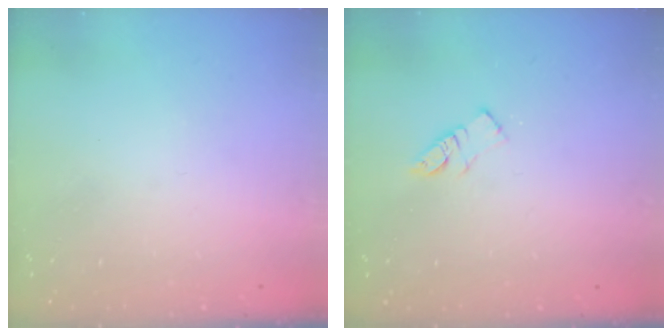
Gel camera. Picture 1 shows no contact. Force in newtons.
{"total": 6.1, "press": 6.1, "slide": 0.1}